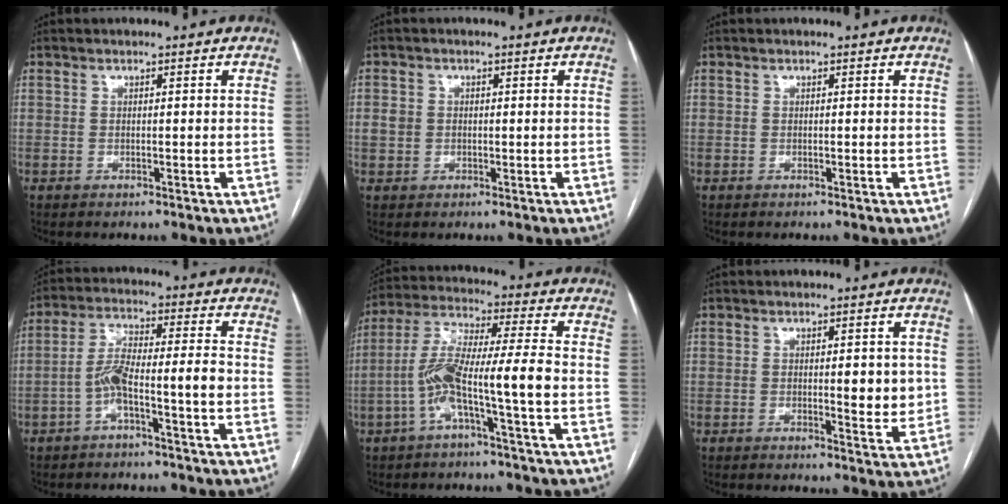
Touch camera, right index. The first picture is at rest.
{"total": 2.4, "force": [0.1, 2.2, 0.9], "torque": [-0.017, 0.014, 0.005]}
{"total": 0.0}
{"total": 7.2, "force": [-2.8, 0.3, 6.6], "torque": [-0.128, 0.031, -0.052]}
{"total": 11.3, "force": [-3.4, -0.2, 10.7], "torque": [-0.213, 0.022, -0.070]}
{"total": 4.4, "force": [0.3, 1.2, 4.2], "torque": [-0.057, -0.006, 0.003]}